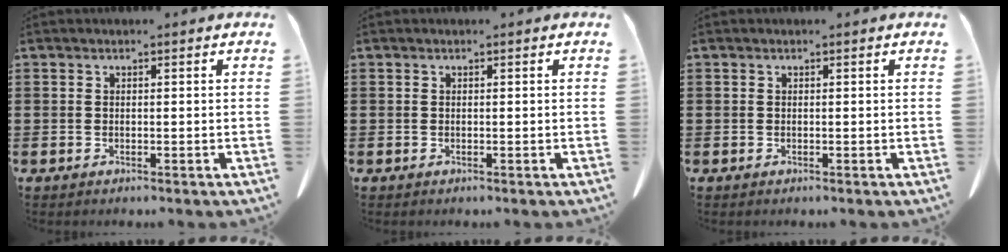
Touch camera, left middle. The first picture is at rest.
{"total": 0.0}
{"total": 0.0}